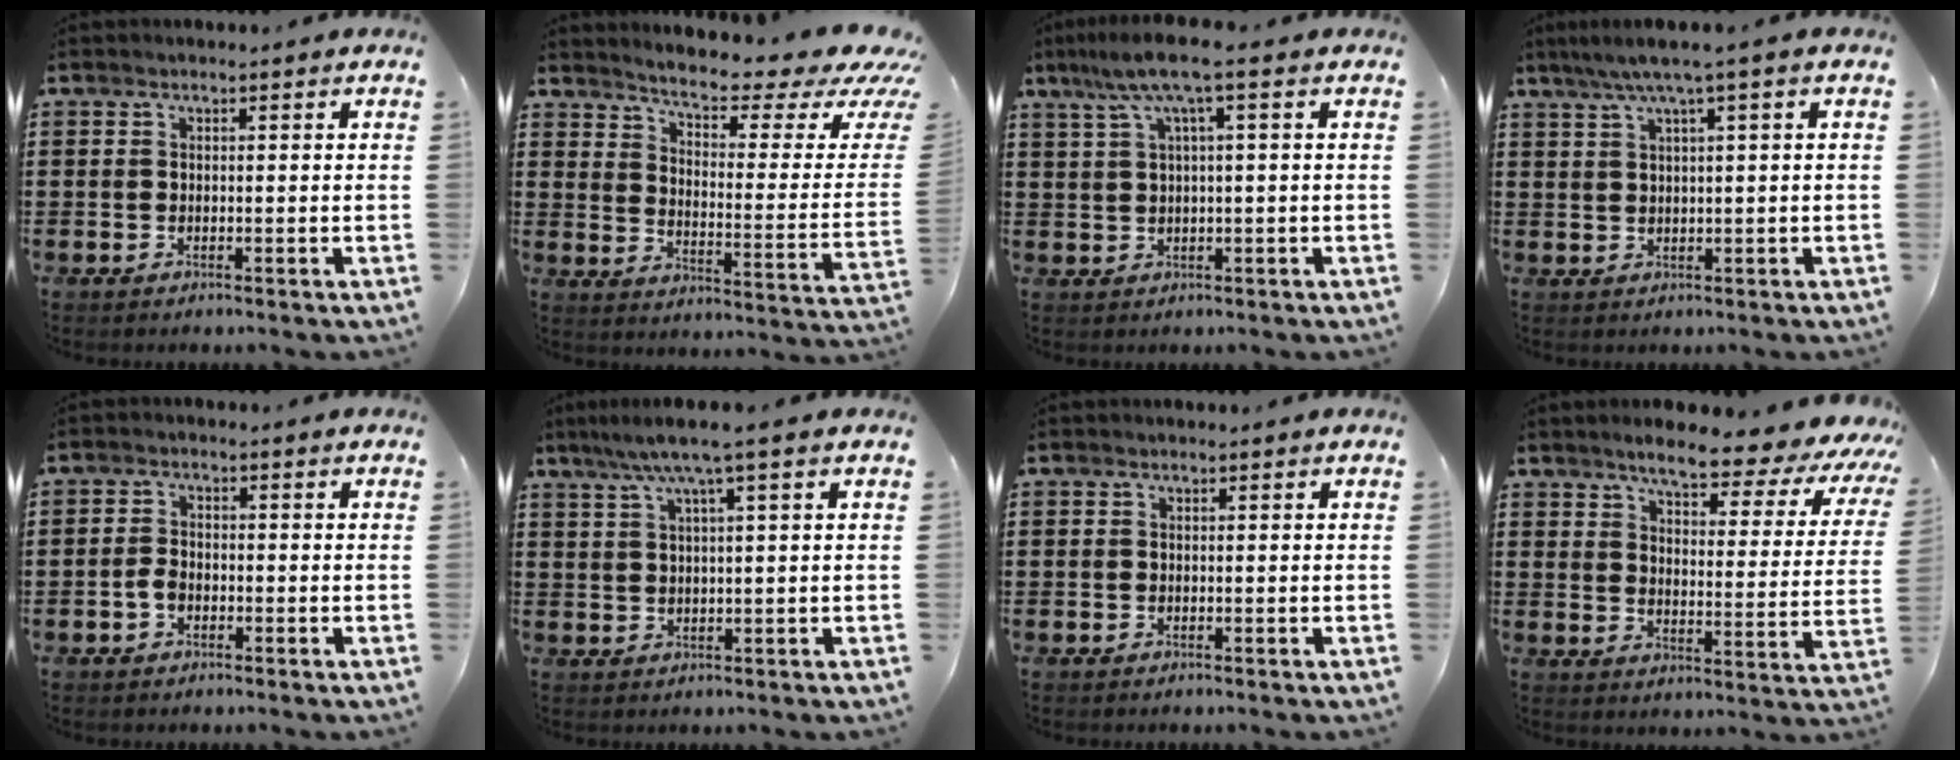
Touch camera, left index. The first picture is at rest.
{"total": 5.1, "force": [3.9, 0.7, 3.3], "torque": [-0.065, -0.037, 0.055]}
{"total": 6.0, "force": [2.2, 0.2, 5.6], "torque": [-0.120, -0.001, 0.033]}
{"total": 3.1, "force": [1.5, -0.3, 2.8], "torque": [-0.056, -0.002, 0.023]}
{"total": 2.3, "force": [-0.7, 1.5, 1.7], "torque": [-0.048, -0.003, -0.018]}
{"total": 4.9, "force": [2.7, -0.3, 4.1], "torque": [-0.086, -0.001, 0.044]}
{"total": 0.0}
{"total": 7.0, "force": [5.9, 0.9, 3.6], "torque": [-0.072, -0.041, 0.092]}